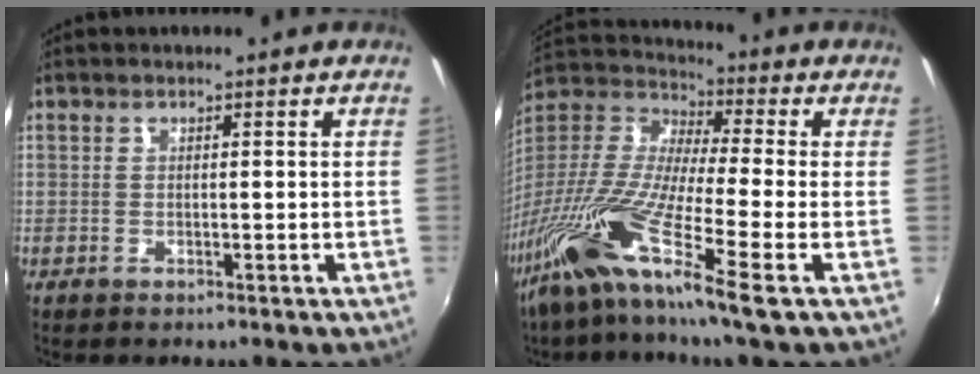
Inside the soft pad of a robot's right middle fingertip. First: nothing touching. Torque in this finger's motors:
{"motor_torque": [1.07, -1.07, 0.52, 0.21]}